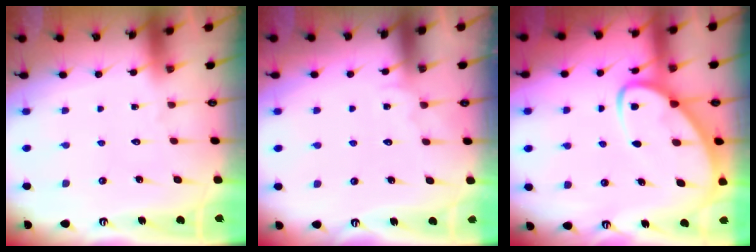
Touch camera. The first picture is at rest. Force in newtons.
{"total": 2.4, "press": 2.4, "slide": 0.2}
{"total": 7.4, "press": 7.4, "slide": 0.8}